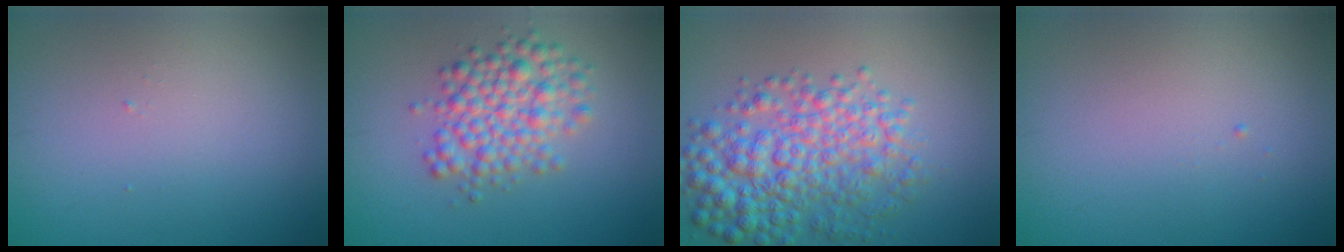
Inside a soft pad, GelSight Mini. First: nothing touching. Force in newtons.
{"total": 4.6, "press": 4.6, "slide": 0.1}
{"total": 6.7, "press": 6.7, "slide": 0.1}
{"total": 0.0}